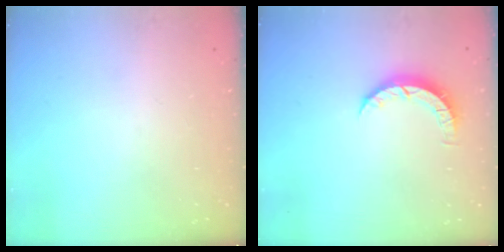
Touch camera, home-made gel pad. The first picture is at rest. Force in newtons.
{"total": 4.1, "press": 4.1, "slide": 0.4}